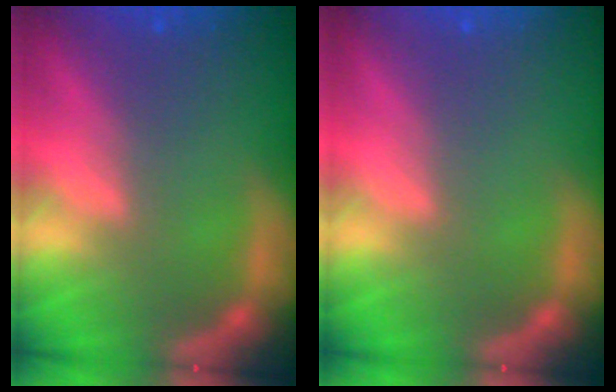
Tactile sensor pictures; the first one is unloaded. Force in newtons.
{"total": 0.0}